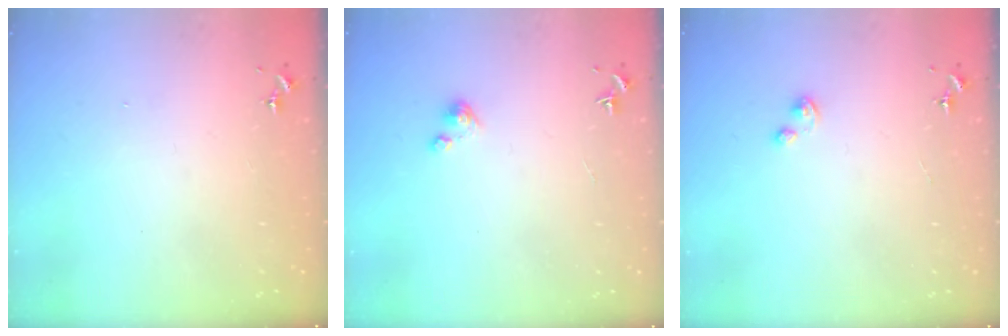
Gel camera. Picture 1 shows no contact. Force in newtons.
{"total": 3.1, "press": 3.1, "slide": 0.3}
{"total": 2.1, "press": 2.0, "slide": 0.5}